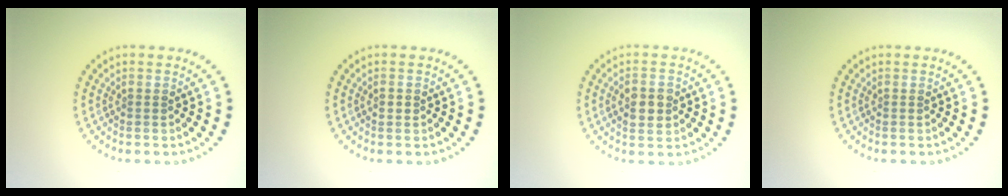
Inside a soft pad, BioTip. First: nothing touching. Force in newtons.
{"total": 1.1, "press": 1.0, "slide": 0.2}
{"total": 2.9, "press": 2.9, "slide": 0.2}
{"total": 0.0}